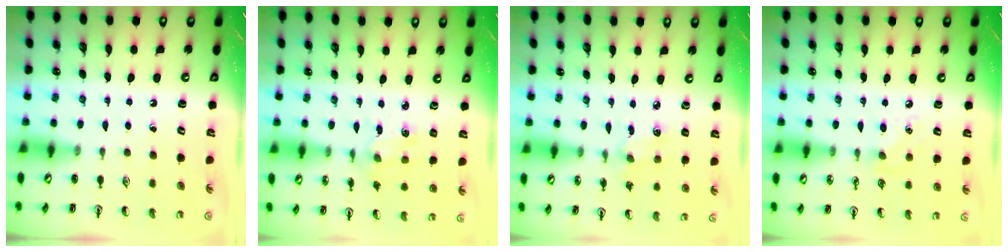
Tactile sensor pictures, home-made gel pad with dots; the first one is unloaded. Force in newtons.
{"total": 1.8, "press": 1.8, "slide": 0.3}
{"total": 2.3, "press": 2.2, "slide": 0.5}
{"total": 7.1, "press": 7.0, "slide": 1.0}